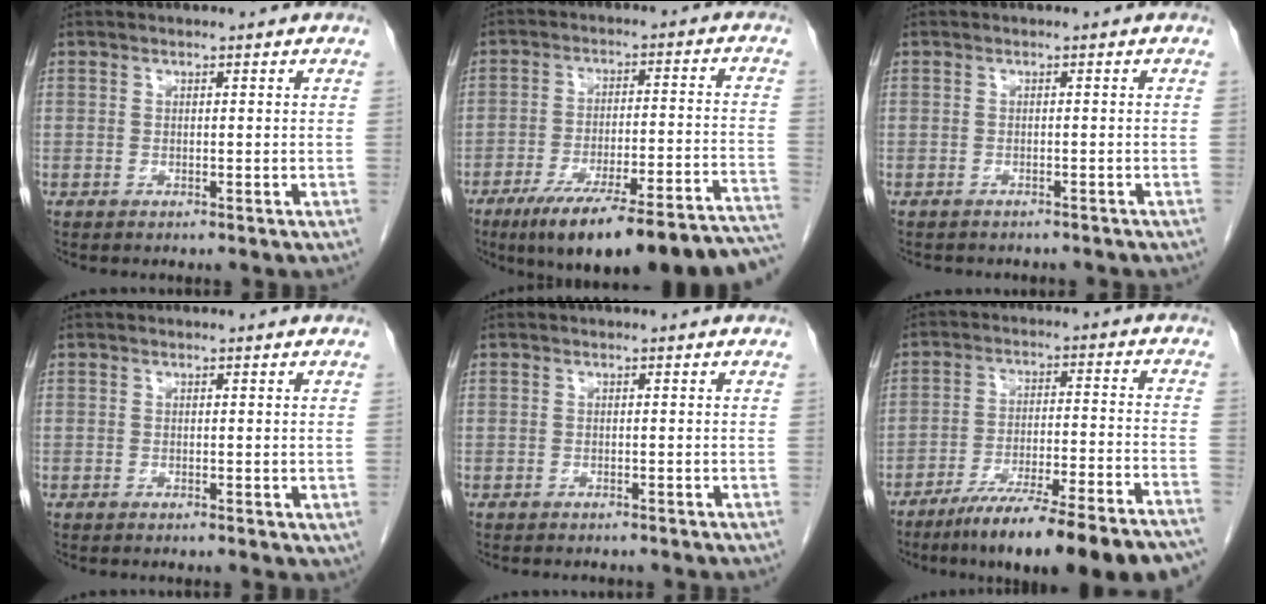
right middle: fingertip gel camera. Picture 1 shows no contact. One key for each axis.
{"total": 24.4, "fx": -19.8, "fy": 2.7, "fz": 13.9, "tx": -0.131, "ty": 0.002, "tz": -0.276}
{"total": 5.4, "fx": -4.8, "fy": 1.8, "fz": 1.7, "tx": -0.022, "ty": 0.000, "tz": -0.054}
{"total": 0.8, "fx": -0.2, "fy": 0.4, "fz": 0.7, "tx": -0.009, "ty": -0.003, "tz": -0.003}
{"total": 2.0, "fx": -1.8, "fy": 0.6, "fz": 0.6, "tx": -0.012, "ty": -0.004, "tz": -0.020}
{"total": 21.1, "fx": -17.3, "fy": 0.5, "fz": 12.1, "tx": -0.127, "ty": -0.015, "tz": -0.257}